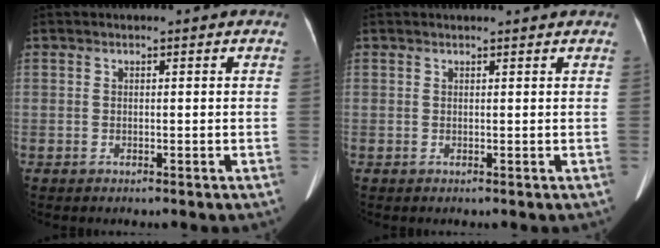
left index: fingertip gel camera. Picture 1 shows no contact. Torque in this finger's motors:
{"motor_torque": [-0.02, -0.22, -0.02, 0.02]}